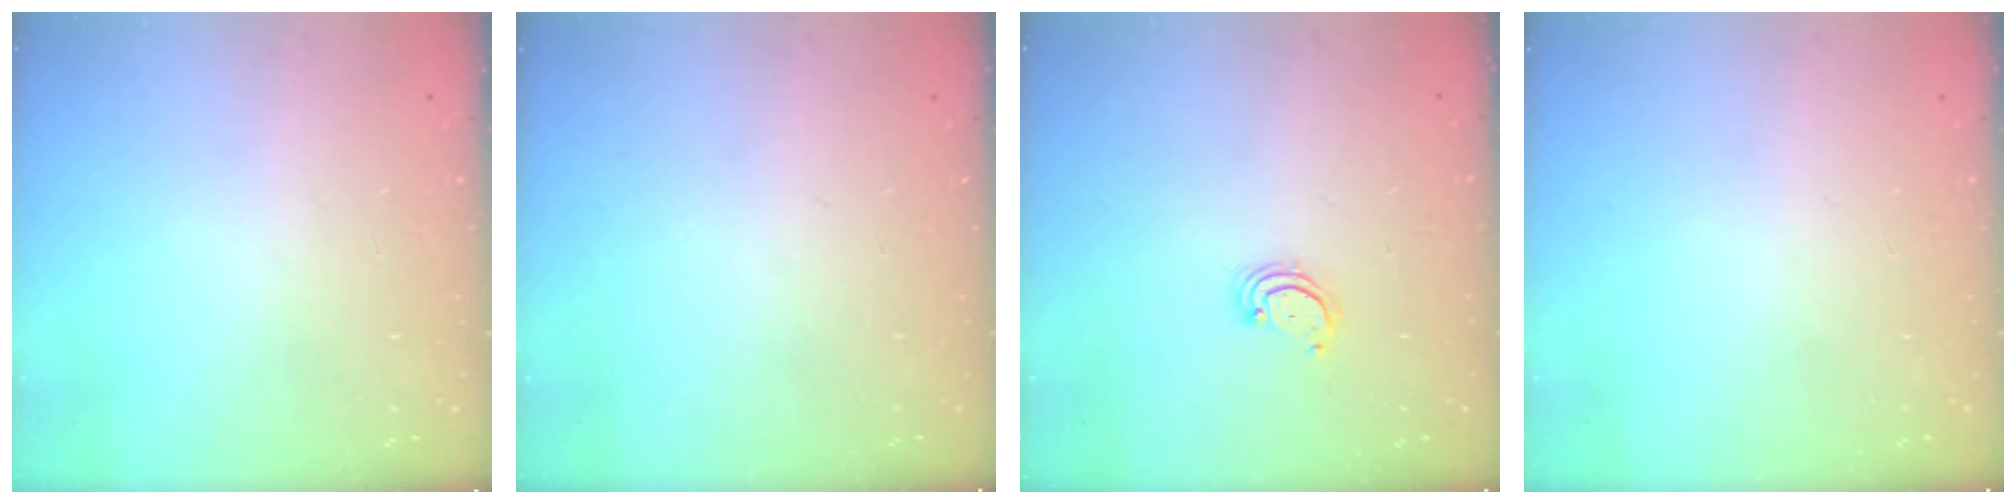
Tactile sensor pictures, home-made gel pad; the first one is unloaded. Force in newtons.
{"total": 0.0}
{"total": 2.3, "press": 2.2, "slide": 0.2}
{"total": 0.0}